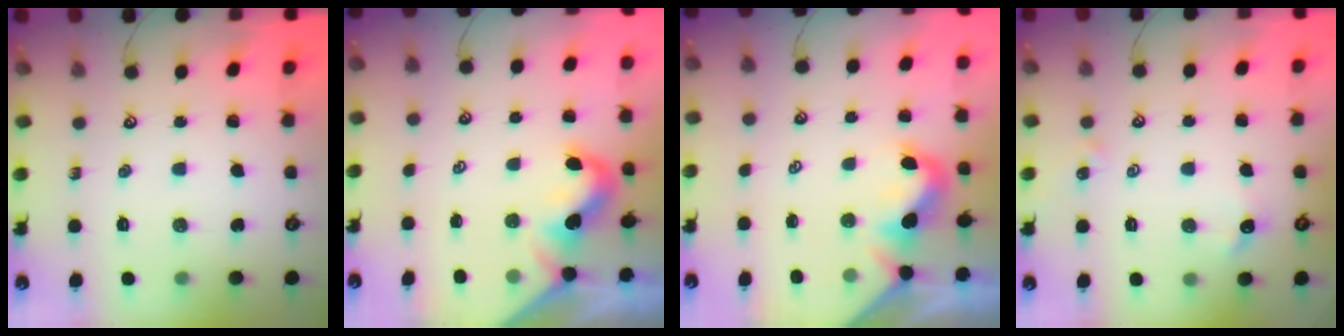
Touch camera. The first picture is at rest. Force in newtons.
{"total": 2.1, "press": 2.0, "slide": 0.6}
{"total": 1.1, "press": 0.9, "slide": 0.6}
{"total": 2.4, "press": 2.4, "slide": 0.6}